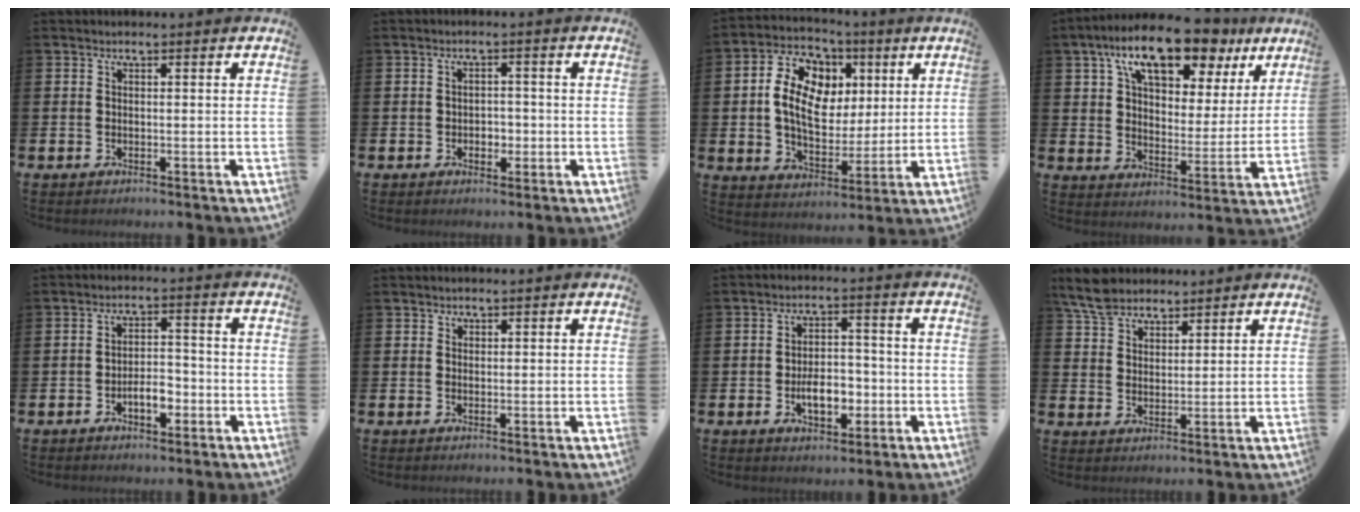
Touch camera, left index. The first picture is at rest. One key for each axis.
{"total": 2.0, "fx": -0.6, "fy": 1.7, "fz": 0.8, "tx": -0.004, "ty": -0.001, "tz": -0.018}
{"total": 10.1, "fx": 3.0, "fy": 7.3, "fz": 6.2, "tx": -0.146, "ty": 0.002, "tz": 0.051}
{"total": 12.9, "fx": 9.9, "fy": 4.8, "fz": 6.8, "tx": -0.133, "ty": -0.037, "tz": 0.172}
{"total": 3.9, "fx": -1.7, "fy": 2.0, "fz": 2.8, "tx": -0.044, "ty": 0.006, "tz": -0.036}
{"total": 0.9, "fx": 0.7, "fy": 0.5, "fz": 0.0, "tx": 0.014, "ty": -0.002, "tz": 0.010}
{"total": 5.2, "fx": -1.5, "fy": 3.2, "fz": 3.9, "tx": -0.054, "ty": 0.004, "tz": -0.033}
{"total": 6.3, "fx": 5.6, "fy": 2.4, "fz": 1.5, "tx": -0.042, "ty": -0.013, "tz": 0.103}